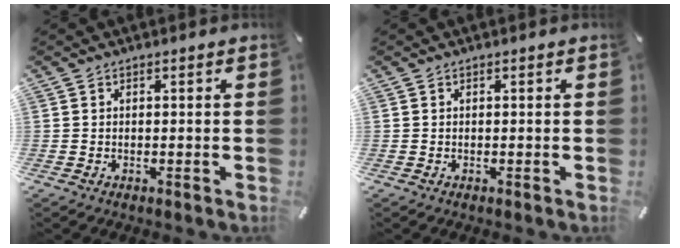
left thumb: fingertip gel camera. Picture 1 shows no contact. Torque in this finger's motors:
{"motor_torque": [-0.11, -0.14, -0.04, 0.17, 0.00]}